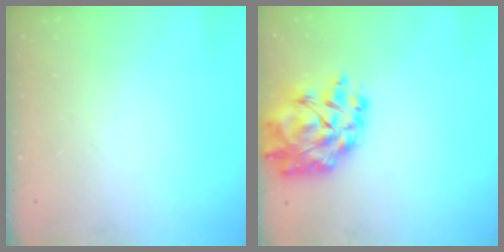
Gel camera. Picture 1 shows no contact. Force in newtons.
{"total": 11.9, "press": 11.0, "slide": 4.7}